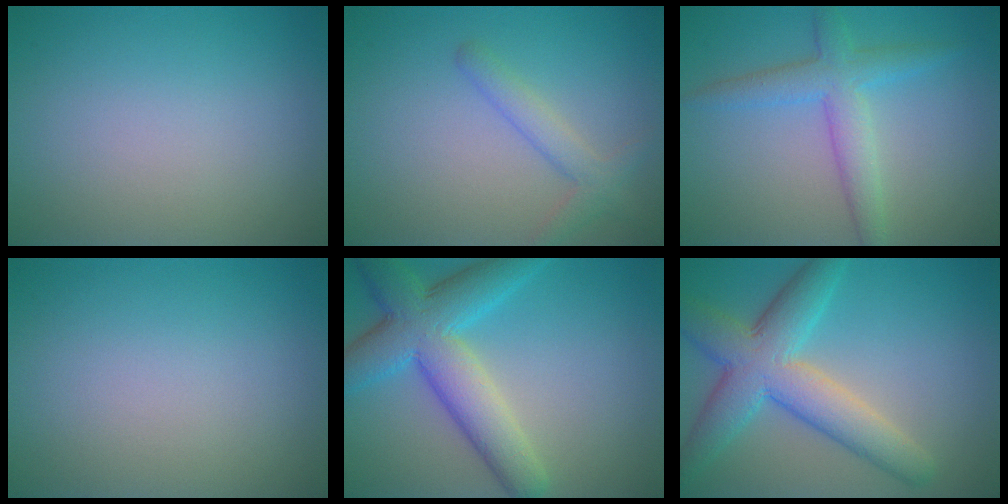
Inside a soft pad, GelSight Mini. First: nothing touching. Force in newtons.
{"total": 2.5, "press": 2.5, "slide": 0.1}
{"total": 3.8, "press": 3.8, "slide": 0.0}
{"total": 0.0}
{"total": 7.9, "press": 7.9, "slide": 0.0}
{"total": 7.3, "press": 7.3, "slide": 0.4}